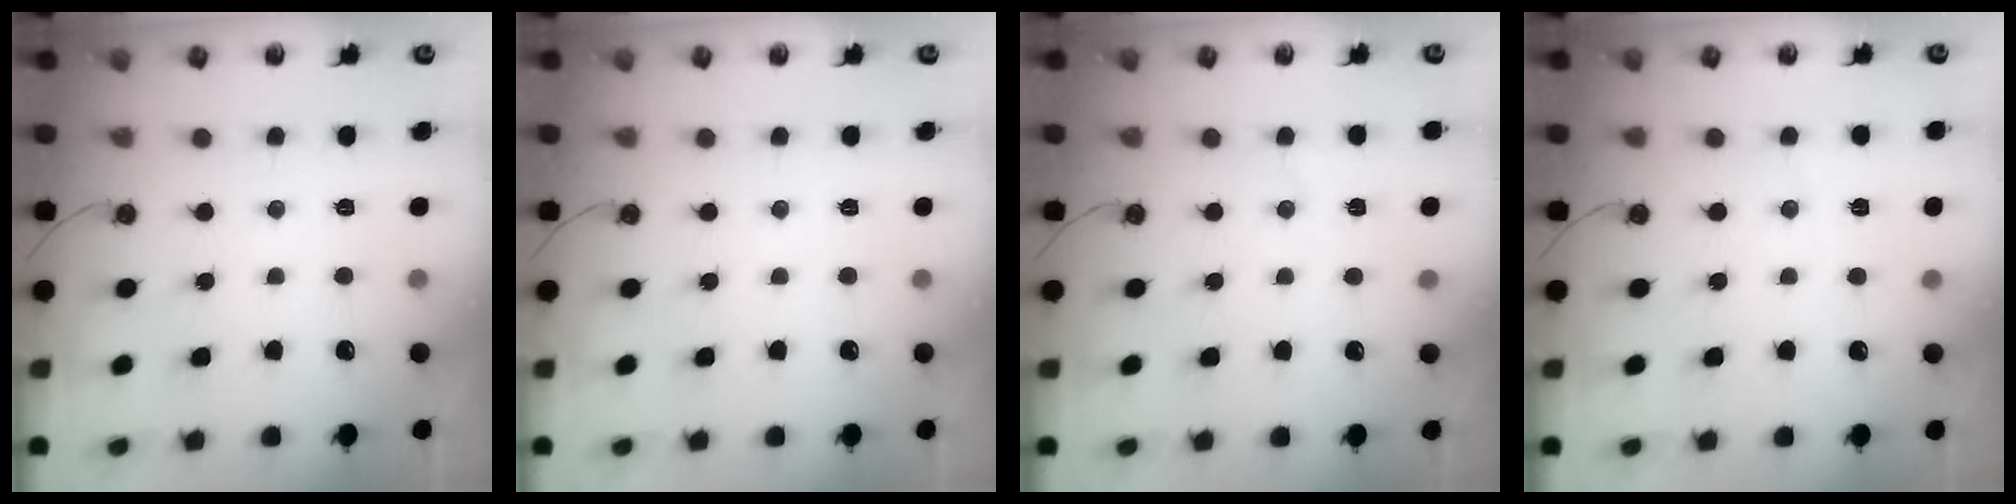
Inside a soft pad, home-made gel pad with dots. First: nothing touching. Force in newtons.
{"total": 0.0}
{"total": 4.9, "press": 4.6, "slide": 1.7}
{"total": 3.6, "press": 3.5, "slide": 0.9}